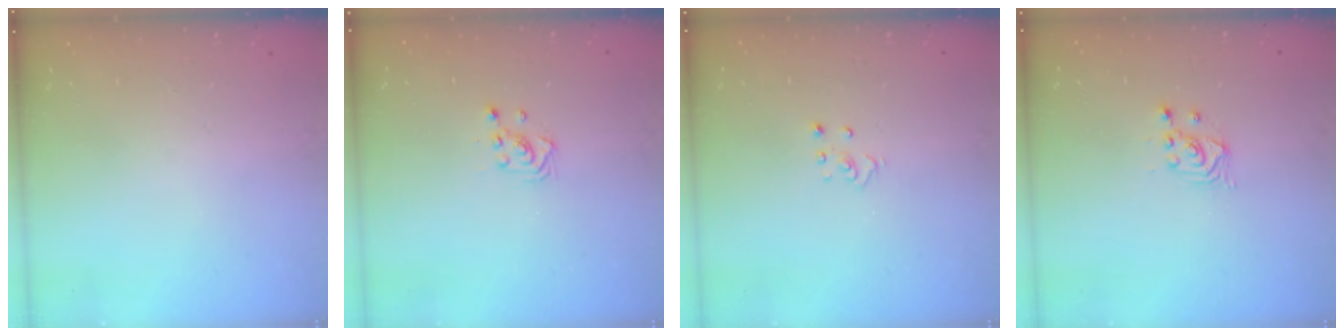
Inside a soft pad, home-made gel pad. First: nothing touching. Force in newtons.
{"total": 2.9, "press": 2.8, "slide": 0.3}
{"total": 2.8, "press": 2.8, "slide": 0.3}
{"total": 2.4, "press": 2.3, "slide": 0.2}